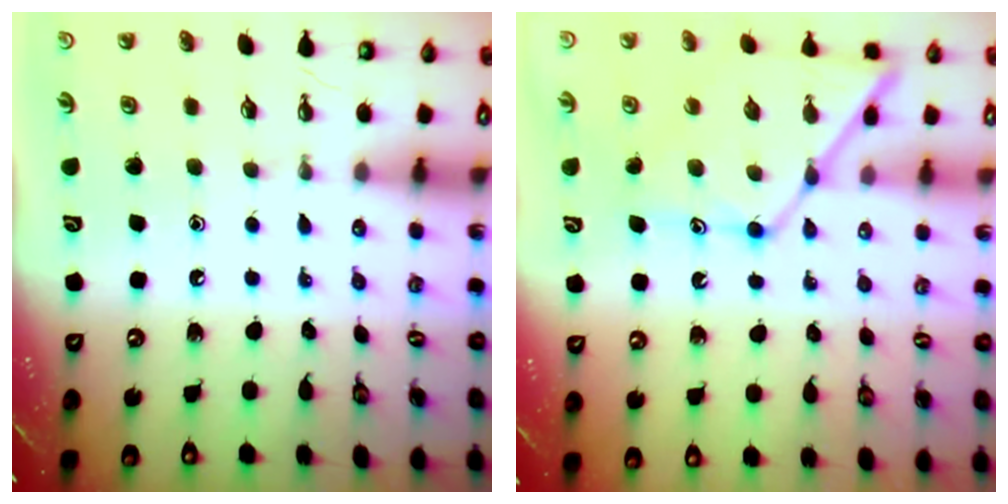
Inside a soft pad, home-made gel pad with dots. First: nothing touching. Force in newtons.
{"total": 13.6, "press": 13.6, "slide": 1.1}